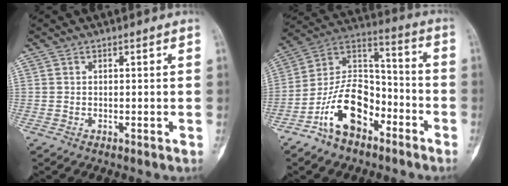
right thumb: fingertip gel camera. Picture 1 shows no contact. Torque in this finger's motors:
{"motor_torque": [0.33, 0.66, 0.25, -0.03, 0.12]}